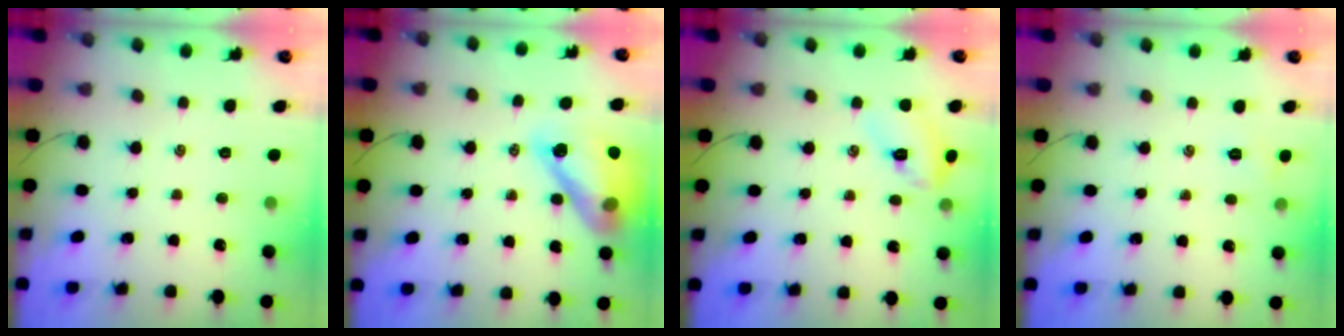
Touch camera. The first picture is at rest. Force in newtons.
{"total": 17.7, "press": 17.1, "slide": 4.4}
{"total": 6.5, "press": 6.5, "slide": 0.1}
{"total": 3.9, "press": 3.7, "slide": 1.1}